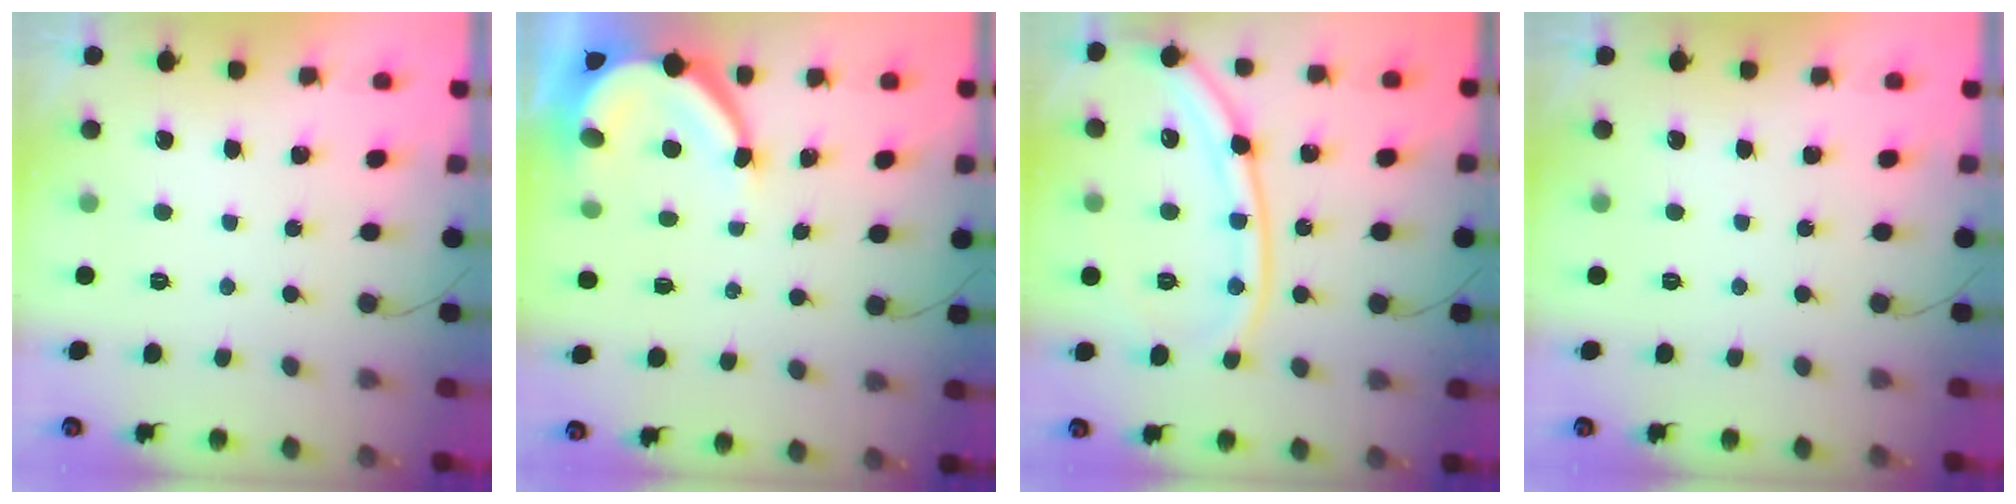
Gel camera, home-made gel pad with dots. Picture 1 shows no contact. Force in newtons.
{"total": 7.7, "press": 7.6, "slide": 1.1}
{"total": 15.6, "press": 15.6, "slide": 1.1}
{"total": 0.0}